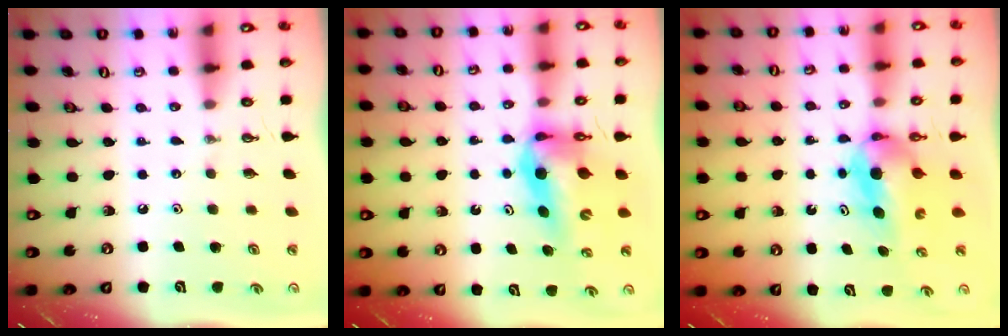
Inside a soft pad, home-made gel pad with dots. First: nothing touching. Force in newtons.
{"total": 10.4, "press": 9.8, "slide": 3.4}
{"total": 7.1, "press": 5.0, "slide": 5.1}